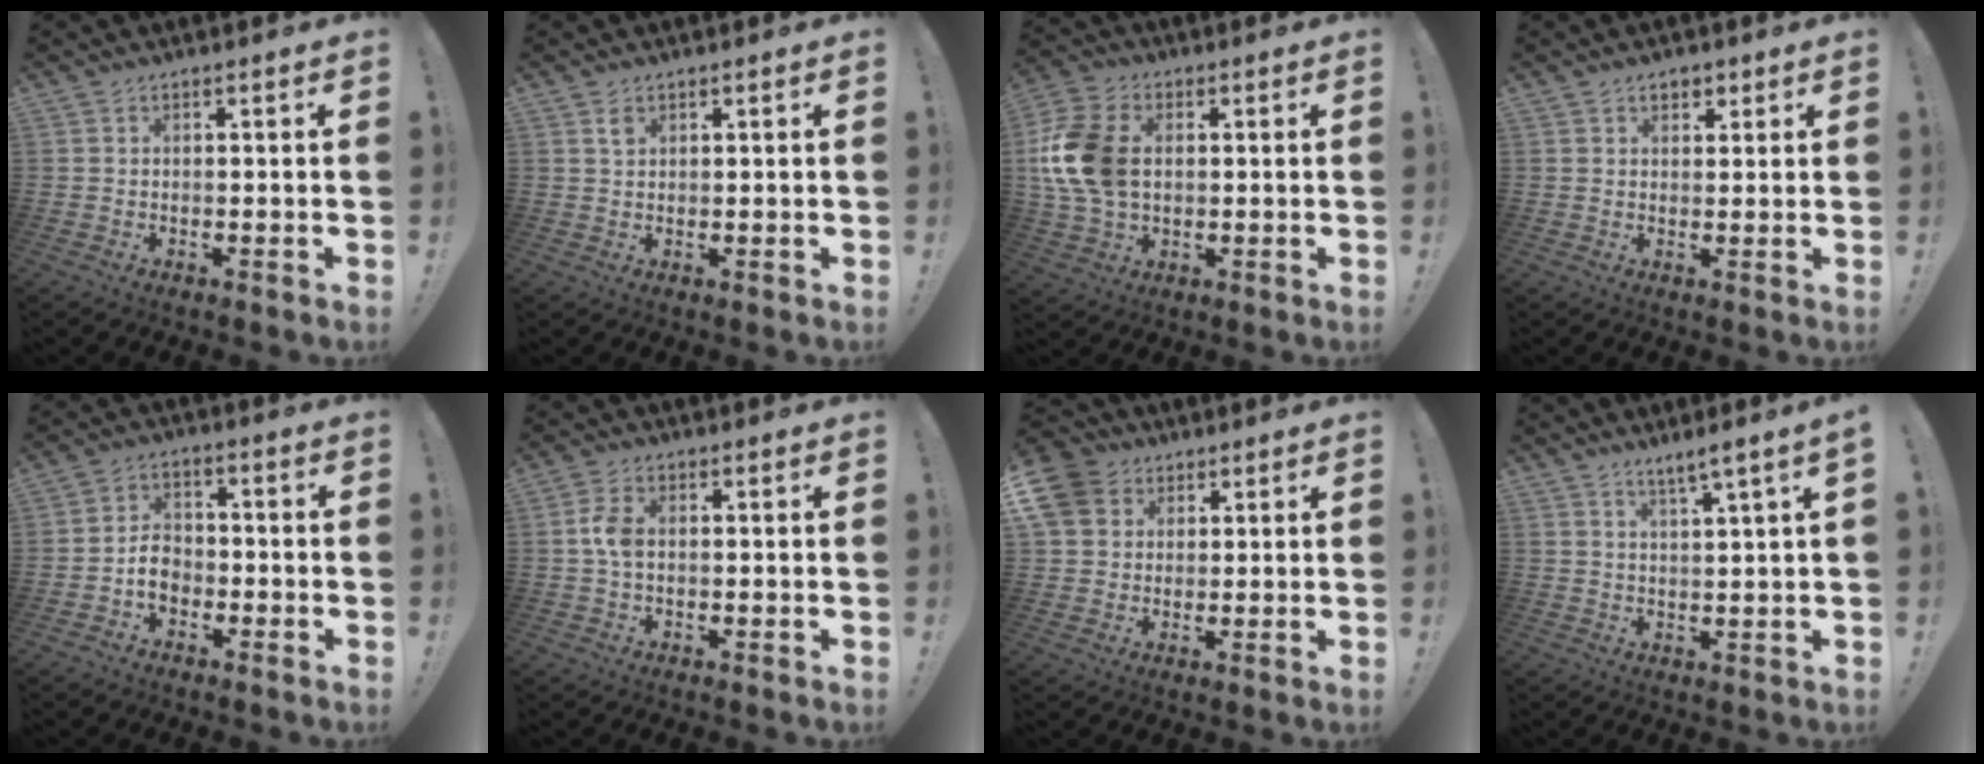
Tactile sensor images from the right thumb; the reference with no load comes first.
{"total": 1.7, "force": [1.0, 1.0, 1.0], "torque": [-0.005, -0.007, 0.014]}
{"total": 16.0, "force": [1.4, 11.5, 11.1], "torque": [-0.236, 0.004, 0.026]}
{"total": 3.0, "force": [1.6, 2.2, 1.2], "torque": [-0.012, -0.002, 0.026]}
{"total": 6.0, "force": [-2.3, 4.7, 3.0], "torque": [-0.040, 0.014, -0.042]}
{"total": 5.2, "force": [0.0, 3.0, 4.2], "torque": [-0.085, 0.007, -0.002]}
{"total": 9.2, "force": [3.5, 7.7, 3.7], "torque": [-0.064, -0.011, 0.072]}
{"total": 4.4, "force": [2.8, -0.9, 3.2], "torque": [-0.056, -0.017, 0.044]}